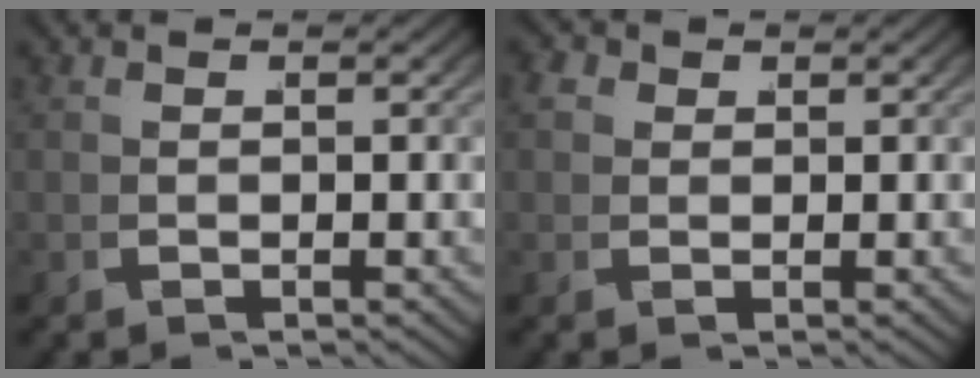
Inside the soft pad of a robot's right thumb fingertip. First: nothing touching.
{"total": 1.8, "force": [0.6, 1.5, 0.8], "torque": [-0.018, -0.005, 0.010]}